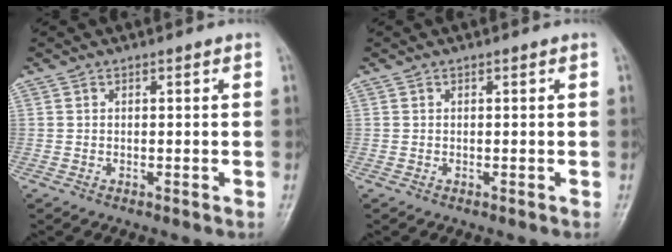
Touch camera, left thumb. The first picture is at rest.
{"total": 0.0}